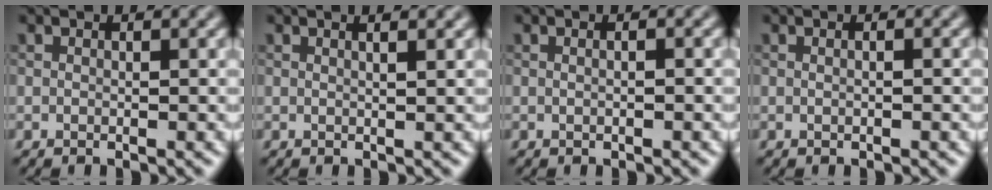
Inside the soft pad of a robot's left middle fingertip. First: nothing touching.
{"total": 2.1, "force": [1.1, 0.9, 1.6], "torque": [-0.008, 0.006, -0.005]}
{"total": 2.4, "force": [0.7, 1.3, 1.9], "torque": [-0.013, 0.022, -0.017]}
{"total": 1.7, "force": [0.5, 0.9, 1.4], "torque": [-0.010, 0.010, -0.012]}